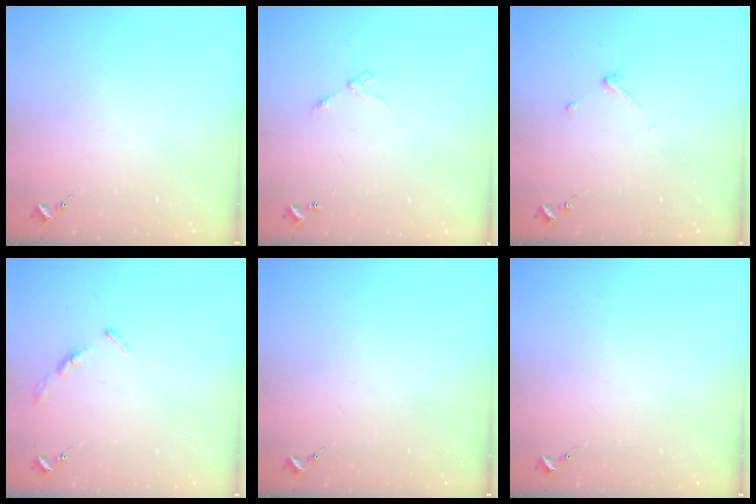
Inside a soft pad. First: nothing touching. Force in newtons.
{"total": 4.6, "press": 4.6, "slide": 0.5}
{"total": 3.2, "press": 3.2, "slide": 0.5}
{"total": 3.5, "press": 3.5, "slide": 0.3}
{"total": 0.0}
{"total": 0.0}